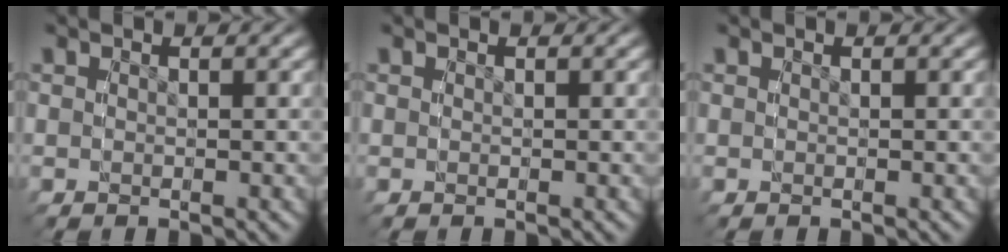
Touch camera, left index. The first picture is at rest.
{"total": 0.0}
{"total": 0.0}